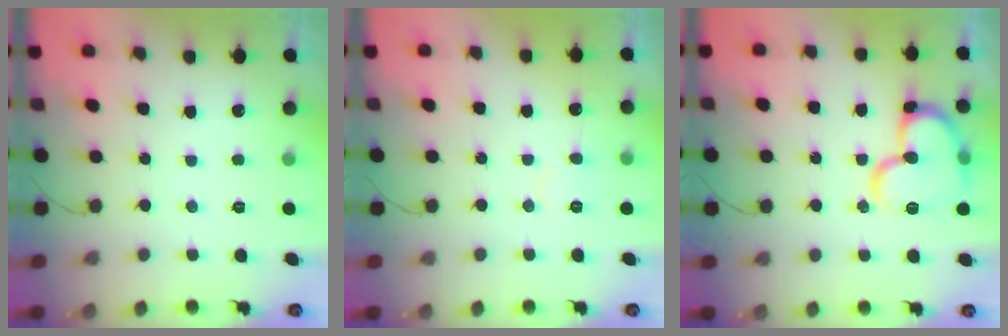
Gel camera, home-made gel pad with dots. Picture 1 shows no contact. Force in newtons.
{"total": 5.1, "press": 5.1, "slide": 0.6}
{"total": 17.2, "press": 17.1, "slide": 2.0}